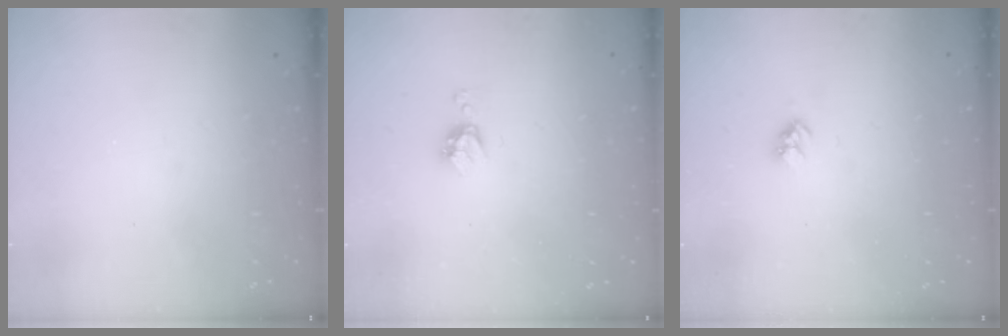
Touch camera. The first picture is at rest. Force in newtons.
{"total": 4.5, "press": 4.4, "slide": 0.7}
{"total": 3.0, "press": 3.0, "slide": 0.3}